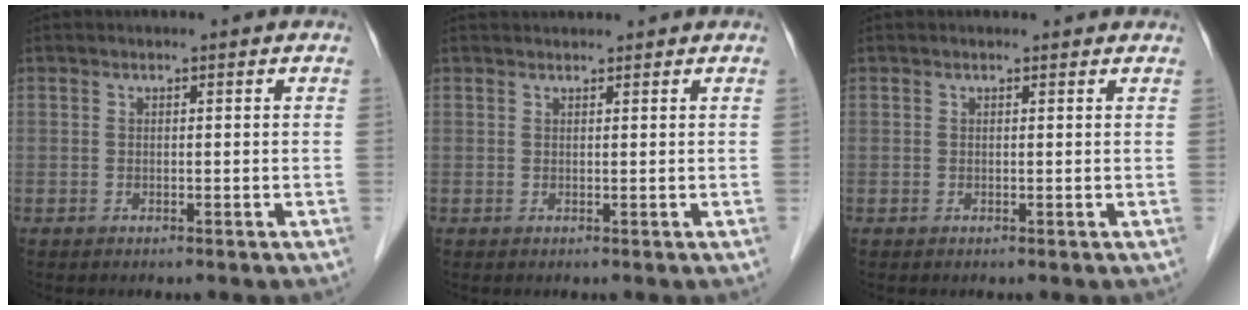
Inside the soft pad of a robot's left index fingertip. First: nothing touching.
{"total": 3.2, "force": [3.1, 0.2, 0.7], "torque": [-0.008, 0.032, 0.045]}
{"total": 1.4, "force": [1.4, 0.2, 0.3], "torque": [-0.013, 0.004, 0.011]}